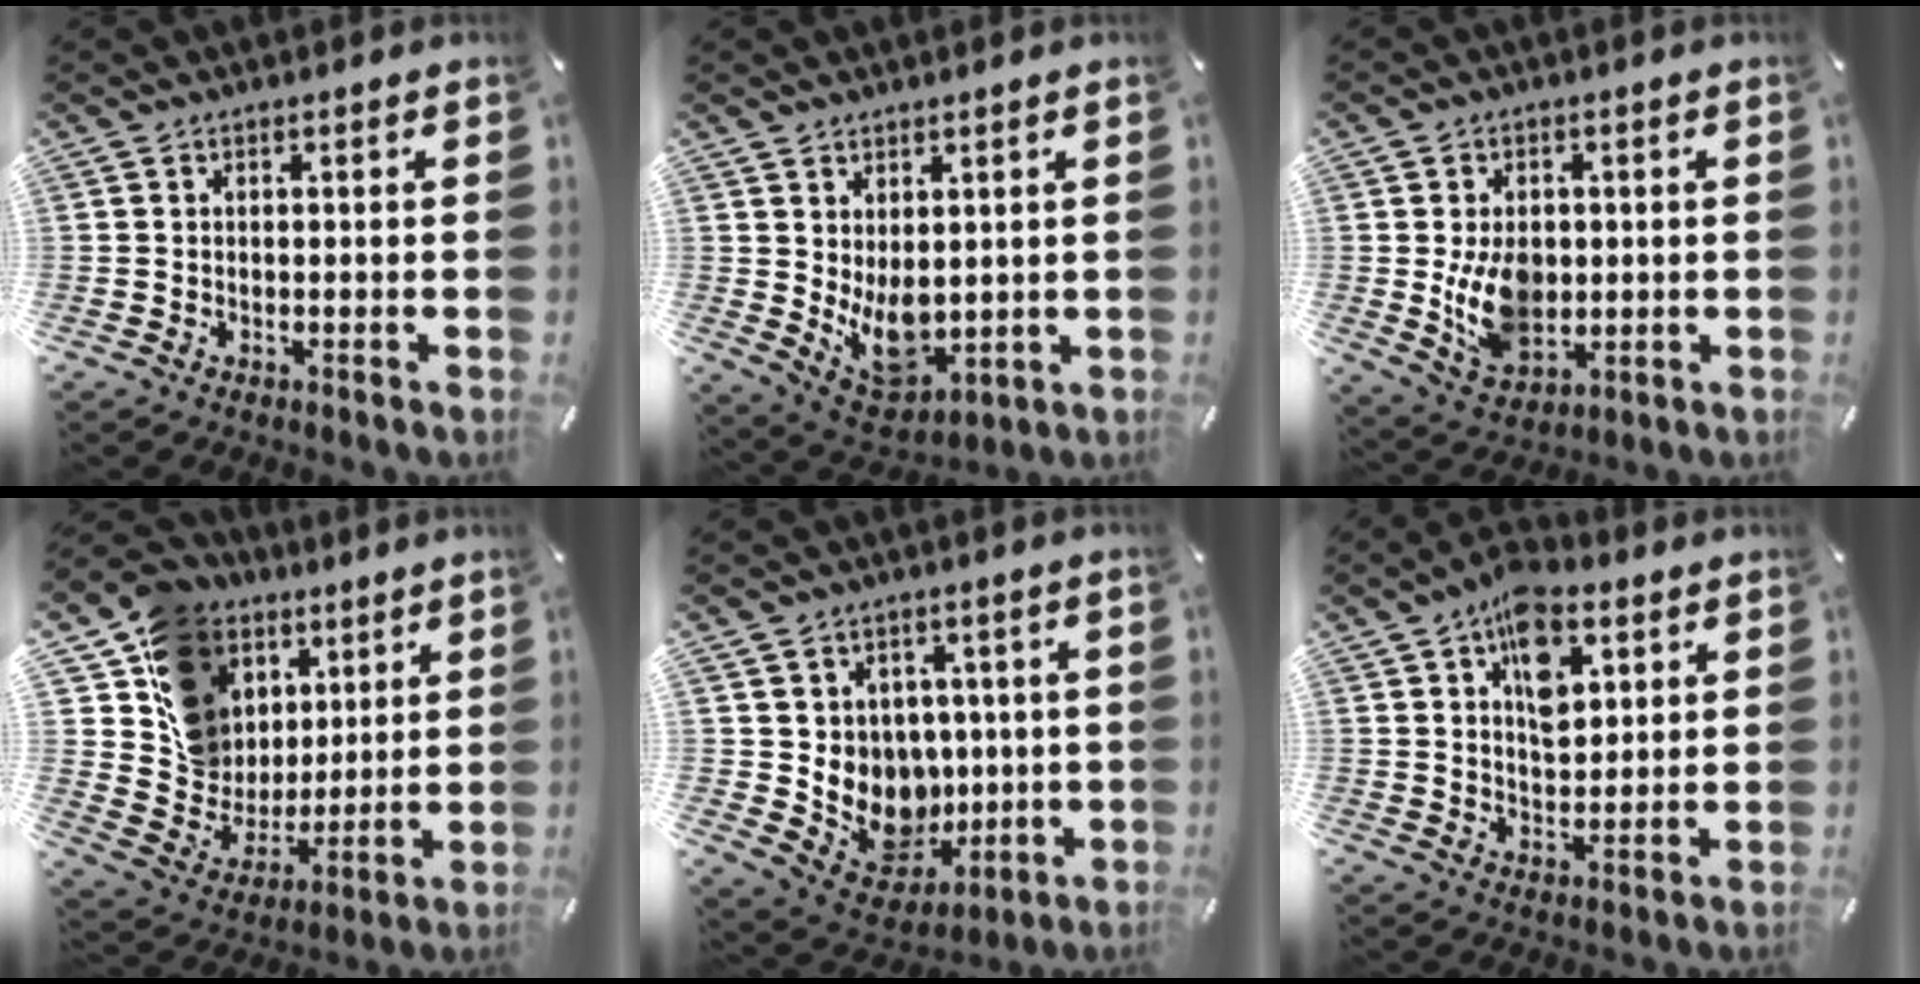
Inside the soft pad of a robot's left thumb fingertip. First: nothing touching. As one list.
[{"total": 9.1, "force": [1.2, 6.7, 6.1], "torque": [-0.102, -0.027, 0.031]}, {"total": 10.5, "force": [0.1, 8.0, 6.9], "torque": [-0.120, -0.006, 0.000]}, {"total": 15.7, "force": [7.1, 13.4, 4.0], "torque": [-0.074, -0.047, 0.141]}, {"total": 11.0, "force": [0.6, 10.5, 3.3], "torque": [-0.061, -0.025, 0.031]}, {"total": 11.7, "force": [5.7, 7.1, 7.3], "torque": [-0.100, -0.021, 0.098]}]